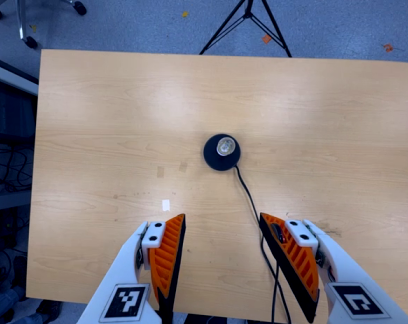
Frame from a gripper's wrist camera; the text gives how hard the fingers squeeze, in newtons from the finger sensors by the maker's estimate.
{"total": 0.0}